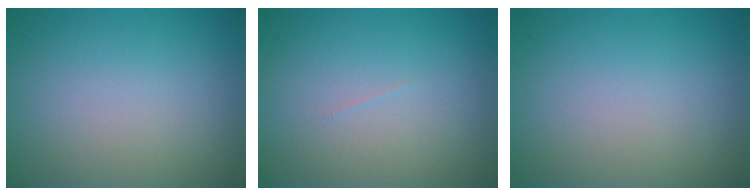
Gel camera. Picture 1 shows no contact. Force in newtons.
{"total": 0.0}
{"total": 0.0}